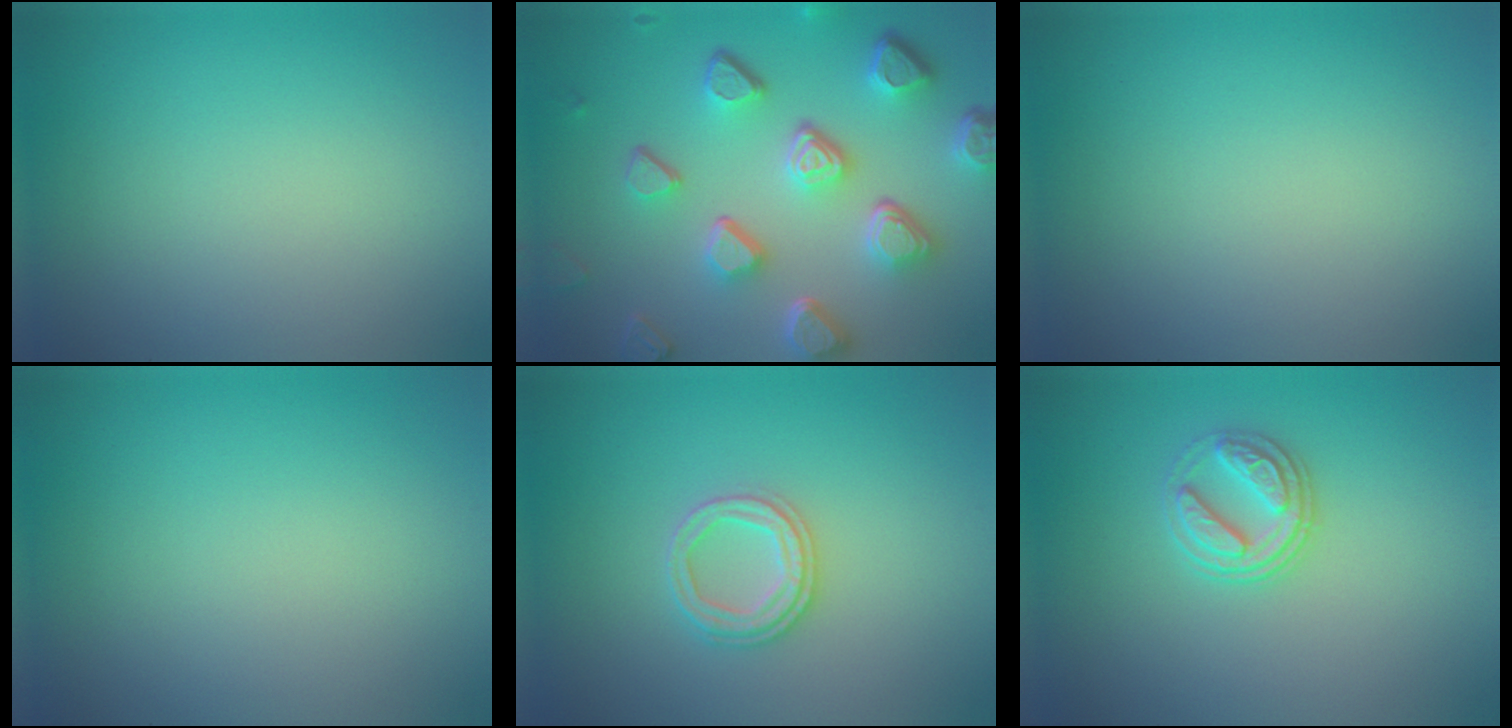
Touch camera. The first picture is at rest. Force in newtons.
{"total": 7.5, "press": 5.6, "slide": 5.0}
{"total": 0.0}
{"total": 0.0}
{"total": 2.4, "press": 2.3, "slide": 0.7}
{"total": 2.9, "press": 2.6, "slide": 1.3}